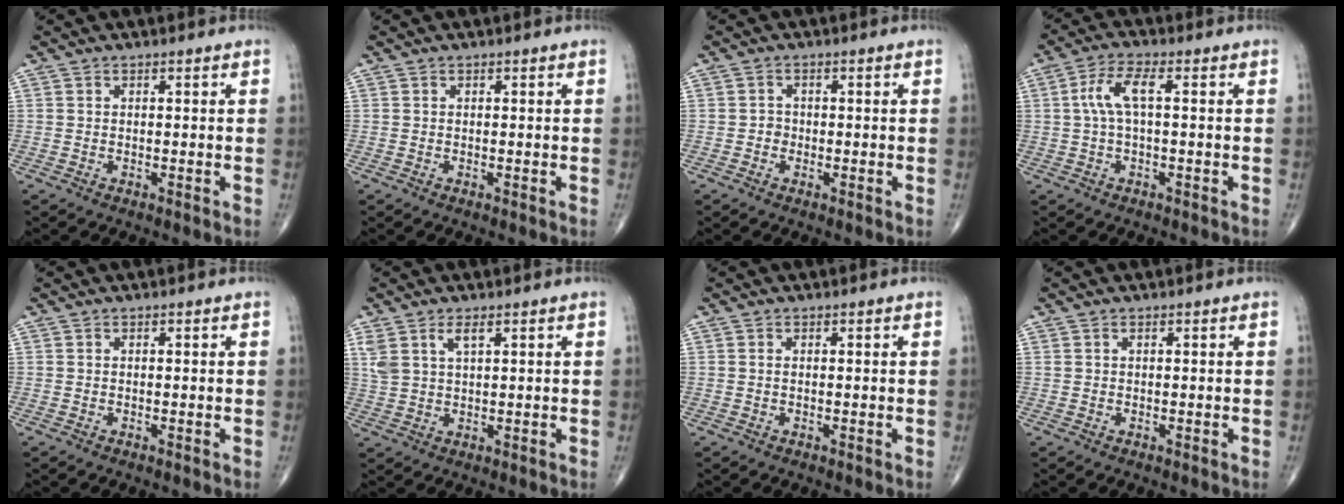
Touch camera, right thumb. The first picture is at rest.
{"total": 0.0}
{"total": 1.4, "force": [-0.5, 1.2, 0.3], "torque": [0.007, 0.006, -0.013]}
{"total": 5.5, "force": [0.6, 1.6, 5.2], "torque": [-0.125, 0.016, 0.010]}
{"total": 0.0}
{"total": 4.5, "force": [2.4, 1.8, 3.3], "torque": [-0.074, -0.002, 0.054]}
{"total": 0.0}
{"total": 0.0}